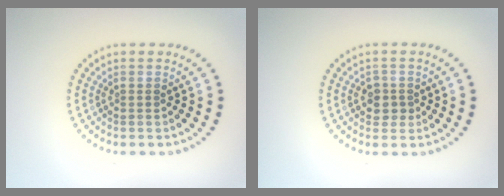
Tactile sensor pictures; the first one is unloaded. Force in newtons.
{"total": 1.8, "press": 1.6, "slide": 0.6}